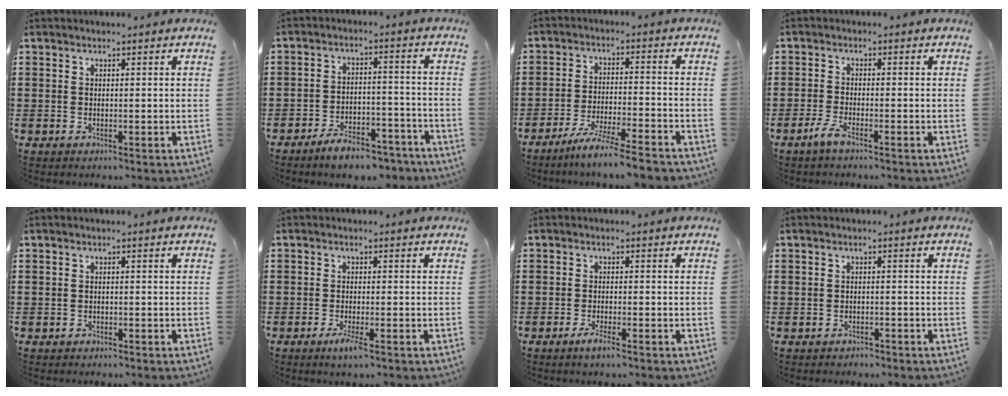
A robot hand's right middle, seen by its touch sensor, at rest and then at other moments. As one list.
[{"total": 6.3, "force": [-5.7, 1.2, 2.3], "torque": [-0.039, 0.009, -0.108]}, {"total": 6.7, "force": [-5.9, -0.5, 3.1], "torque": [-0.065, -0.017, -0.114]}, {"total": 2.7, "force": [-1.8, 0.3, 2.1], "torque": [-0.056, -0.008, -0.038]}, {"total": 0.7, "force": [-0.6, 0.3, 0.1], "torque": [-0.004, 0.000, -0.013]}, {"total": 2.8, "force": [-1.5, 0.3, 2.4], "torque": [-0.053, -0.010, -0.029]}, {"total": 2.2, "force": [-1.4, 0.2, 1.7], "torque": [-0.036, -0.005, -0.028]}, {"total": 1.1, "force": [-1.0, 0.3, 0.0], "torque": [-0.004, 0.002, -0.023]}]